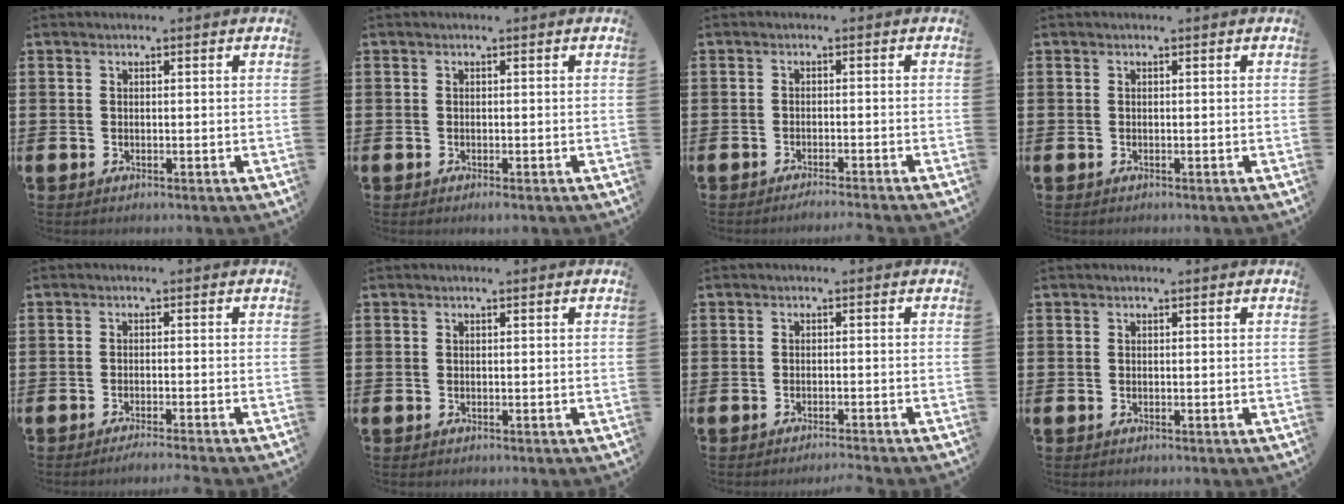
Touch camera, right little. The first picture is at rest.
{"total": 0.6, "force": [-0.2, 0.1, 0.5], "torque": [-0.009, -0.002, -0.004]}
{"total": 1.2, "force": [-1.1, -0.3, 0.2], "torque": [-0.002, 0.001, -0.023]}
{"total": 0.0}
{"total": 1.3, "force": [-1.2, -0.3, 0.5], "torque": [-0.005, -0.001, -0.023]}
{"total": 0.0}
{"total": 1.1, "force": [-1.1, -0.3, 0.1], "torque": [-0.001, 0.002, -0.021]}
{"total": 0.0}